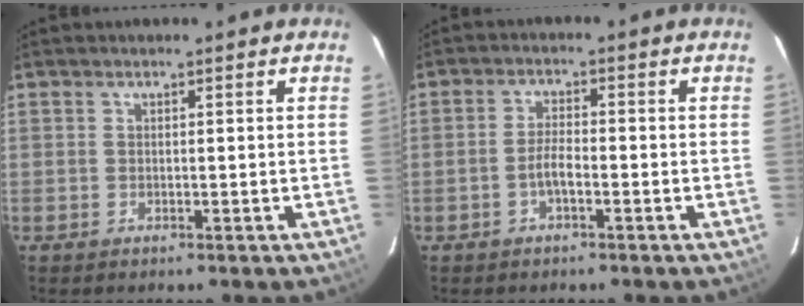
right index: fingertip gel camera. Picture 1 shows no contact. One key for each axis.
{"total": 2.9, "fx": -1.5, "fy": 0.7, "fz": 2.5, "tx": -0.053, "ty": 0.005, "tz": -0.028}